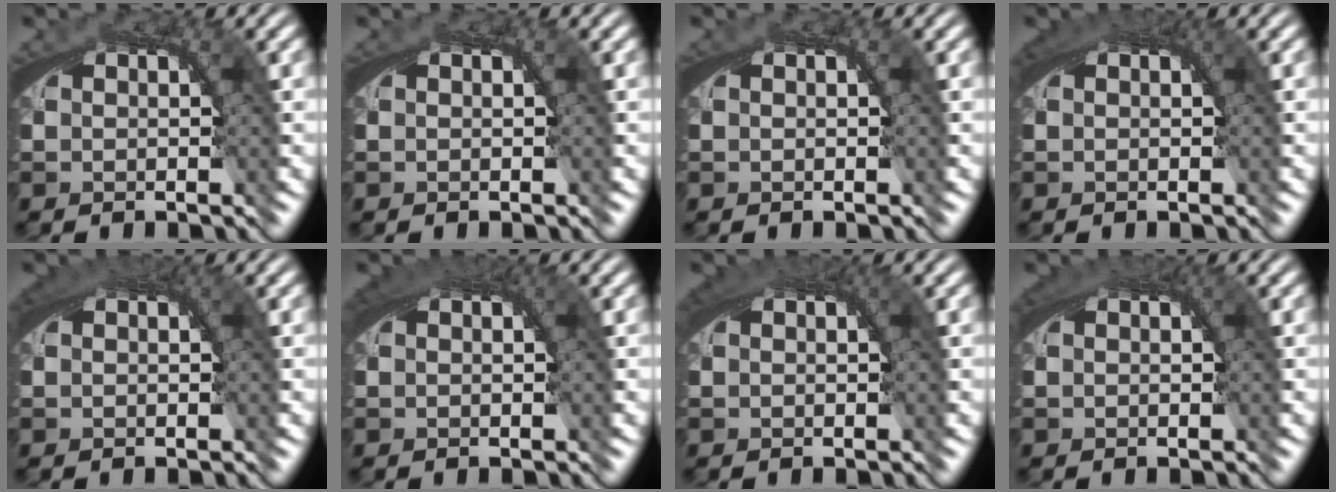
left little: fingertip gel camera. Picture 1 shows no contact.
{"total": 0.0}
{"total": 0.0}
{"total": 0.9, "force": [0.3, 0.6, 0.7], "torque": [-0.012, -0.006, 0.006]}
{"total": 1.0, "force": [0.3, 0.6, 0.7], "torque": [-0.013, -0.006, 0.006]}
{"total": 1.4, "force": [0.4, 0.9, 1.0], "torque": [-0.018, -0.007, 0.008]}
{"total": 1.1, "force": [0.3, 0.7, 0.8], "torque": [-0.013, -0.006, 0.007]}
{"total": 0.8, "force": [0.2, 0.5, 0.5], "torque": [-0.010, -0.006, 0.005]}